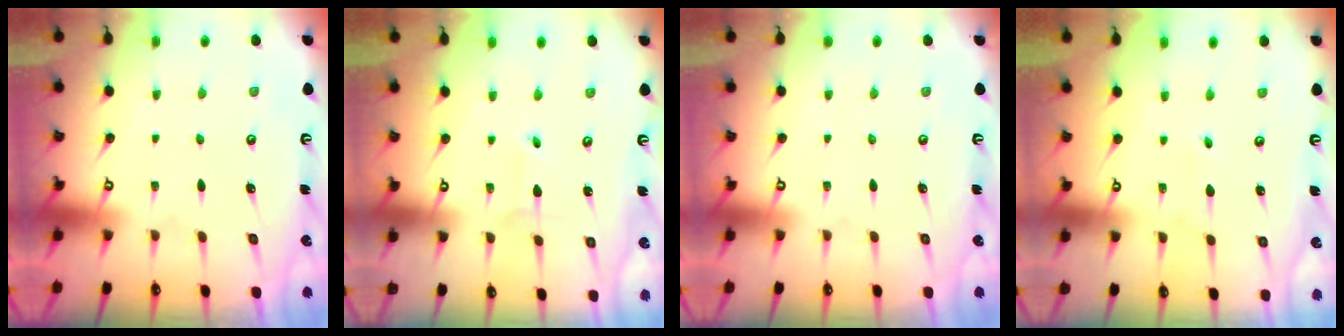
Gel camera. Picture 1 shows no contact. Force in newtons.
{"total": 2.0, "press": 2.0, "slide": 0.1}
{"total": 0.0}
{"total": 1.8, "press": 1.8, "slide": 0.2}